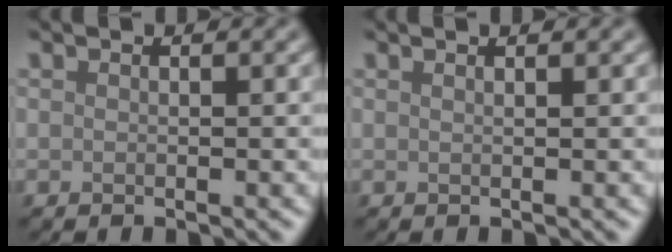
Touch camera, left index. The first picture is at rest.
{"total": 1.6, "force": [1.0, 0.7, 1.1], "torque": [-0.001, -0.002, -0.004]}